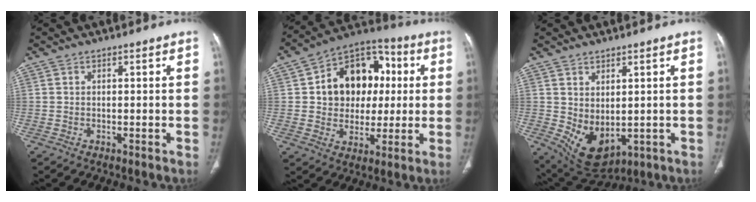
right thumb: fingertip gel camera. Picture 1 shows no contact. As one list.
[{"total": 17.3, "force": [2.6, 13.2, 10.9], "torque": [-0.115, 0.021, 0.039]}, {"total": 8.7, "force": [-0.5, 5.3, 6.9], "torque": [-0.106, -0.011, 0.023]}]